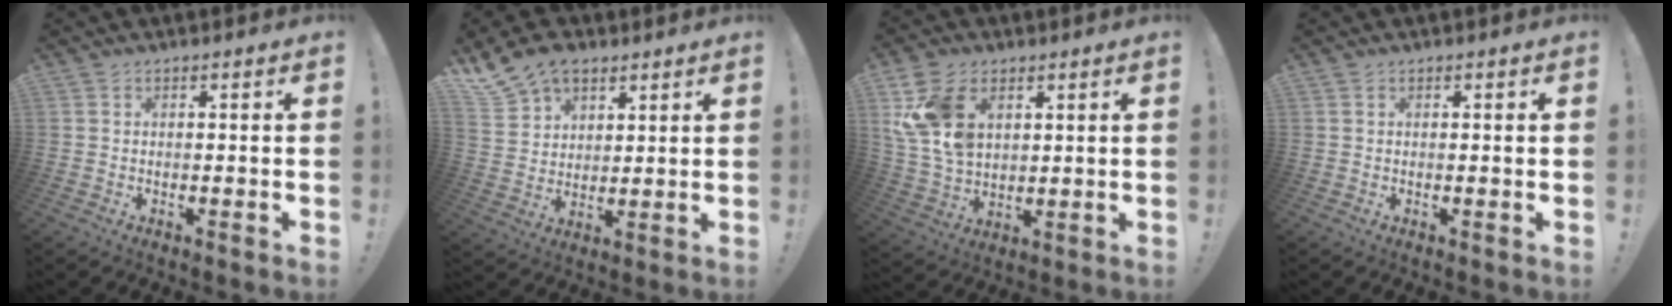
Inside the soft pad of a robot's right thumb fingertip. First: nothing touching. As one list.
[{"total": 11.1, "force": [7.8, 7.0, 3.6], "torque": [-0.075, -0.045, 0.156]}, {"total": 15.0, "force": [5.5, 10.2, 9.5], "torque": [-0.182, -0.016, 0.107]}, {"total": 0.7, "force": [0.3, -0.2, 0.6], "torque": [-0.007, -0.002, 0.003]}]